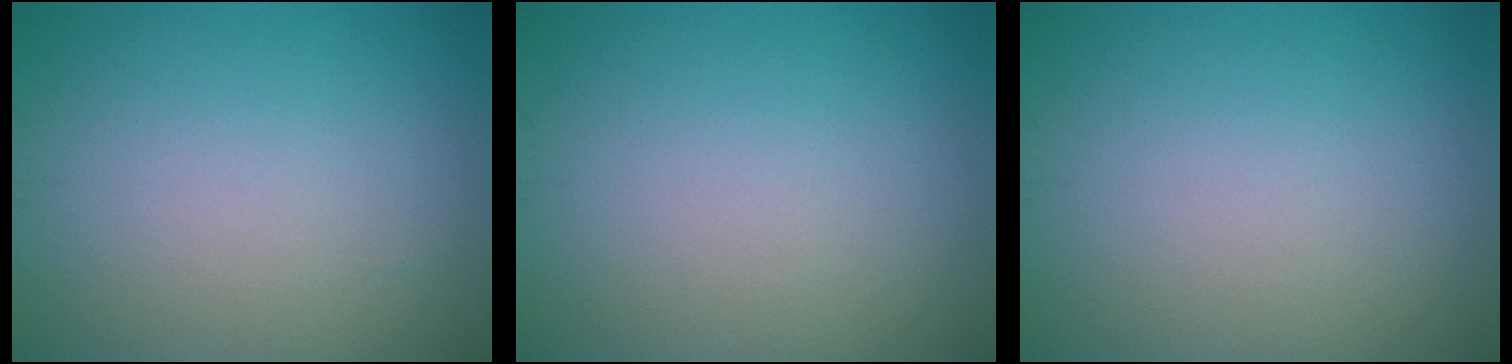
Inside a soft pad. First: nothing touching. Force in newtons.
{"total": 0.0}
{"total": 0.0}